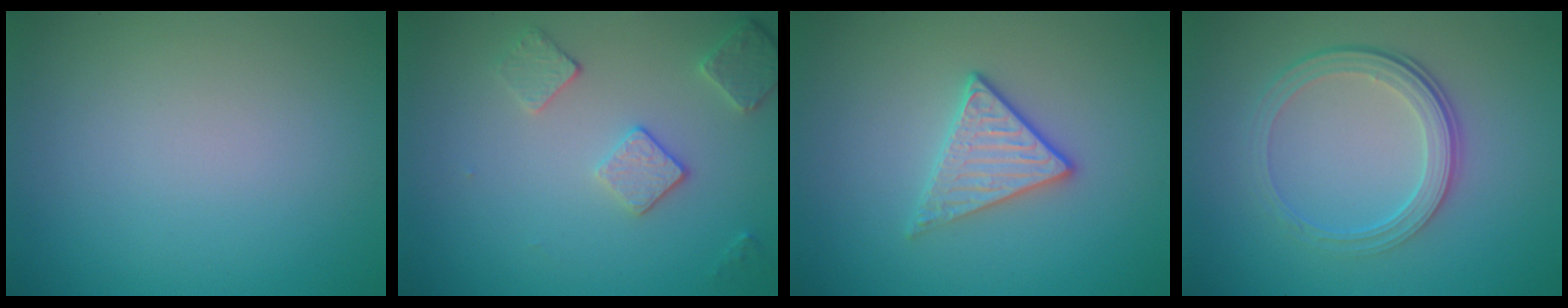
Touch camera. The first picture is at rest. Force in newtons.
{"total": 2.6, "press": 2.5, "slide": 0.8}
{"total": 2.8, "press": 2.6, "slide": 1.1}
{"total": 4.2, "press": 2.9, "slide": 3.1}